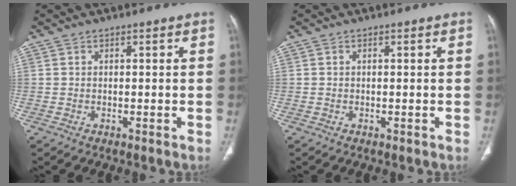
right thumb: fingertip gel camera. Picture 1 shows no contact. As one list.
[{"total": 0.0}]